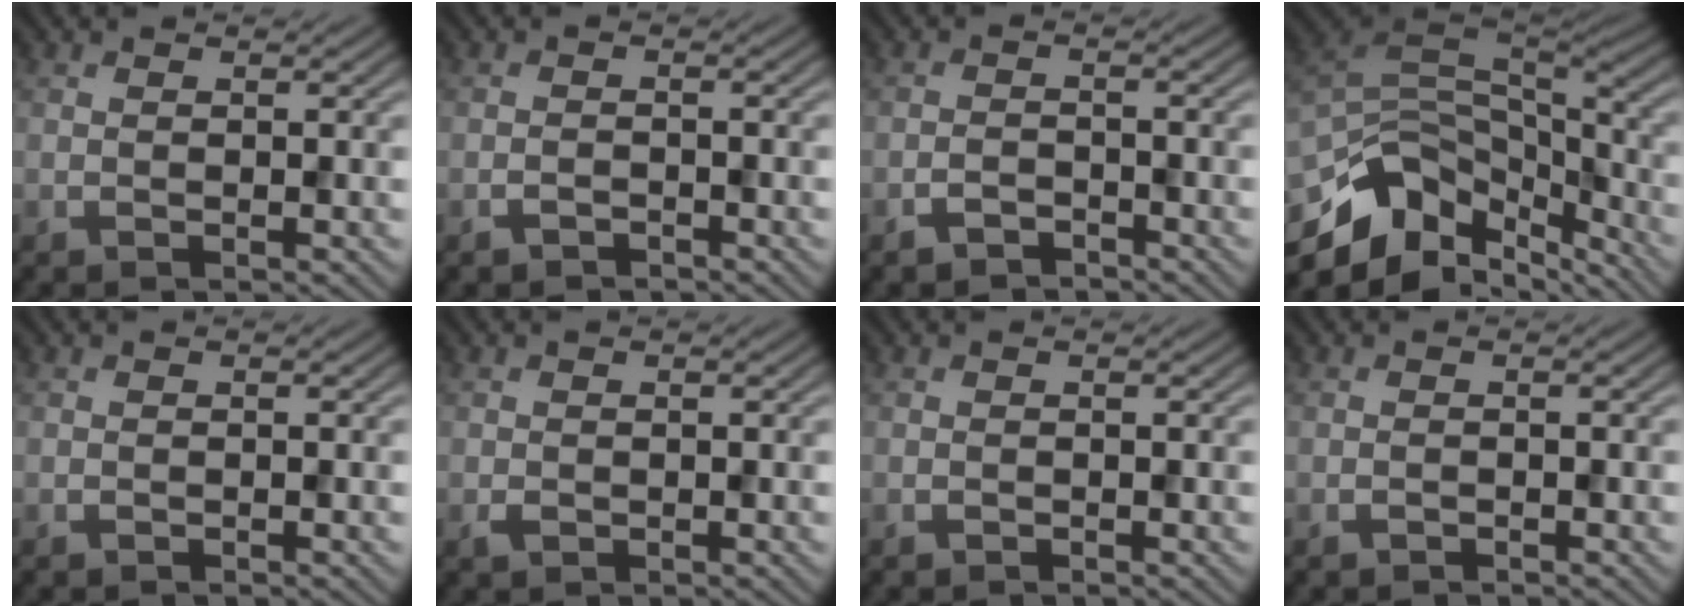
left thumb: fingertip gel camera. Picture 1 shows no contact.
{"total": 1.1, "force": [-1.0, 0.3, 0.2], "torque": [-0.008, 0.002, -0.020]}
{"total": 1.8, "force": [-1.7, 0.6, 0.4], "torque": [-0.010, 0.005, -0.035]}
{"total": 12.7, "force": [-7.0, 6.7, 8.2], "torque": [-0.199, -0.011, -0.116]}
{"total": 0.0}
{"total": 0.8, "force": [-0.3, 0.7, 0.4], "torque": [-0.012, -0.004, -0.002]}
{"total": 0.0}
{"total": 0.5, "force": [-0.5, 0.1, 0.1], "torque": [-0.005, -0.001, -0.007]}